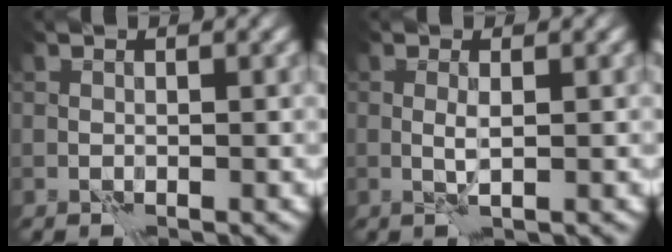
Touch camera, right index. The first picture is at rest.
{"total": 1.1, "force": [0.4, -0.1, 1.1], "torque": [-0.024, 0.000, 0.007]}